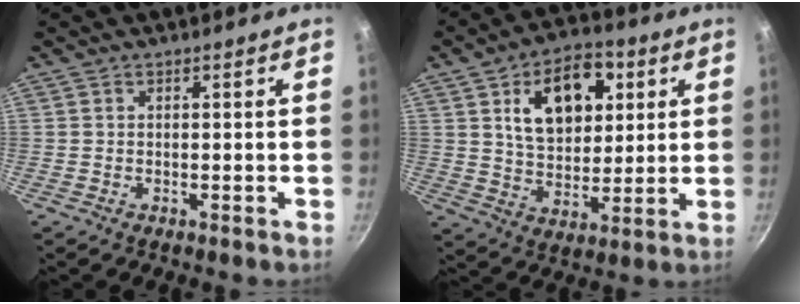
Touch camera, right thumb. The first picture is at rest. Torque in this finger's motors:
{"motor_torque": [0.35, 3.23, 0.11, 0.26, 0.09]}